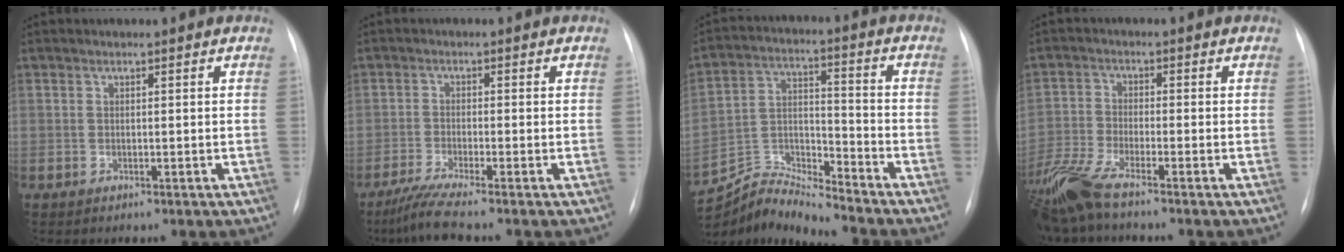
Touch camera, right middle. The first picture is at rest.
{"total": 4.2, "force": [-3.3, -1.2, 2.3], "torque": [-0.056, -0.021, -0.070]}
{"total": 10.6, "force": [-10.5, -1.5, 0.2], "torque": [-0.012, 0.030, -0.200]}
{"total": 8.1, "force": [-6.6, 0.3, 4.7], "torque": [-0.112, -0.024, -0.133]}